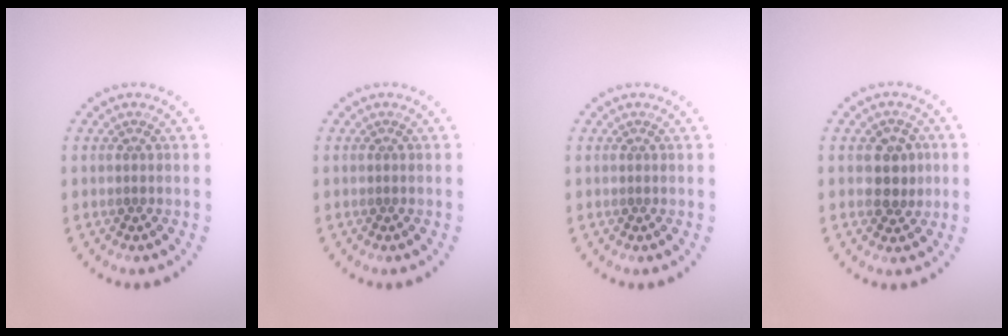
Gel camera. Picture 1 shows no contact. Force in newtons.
{"total": 0.0}
{"total": 0.0}
{"total": 2.6, "press": 2.5, "slide": 0.7}